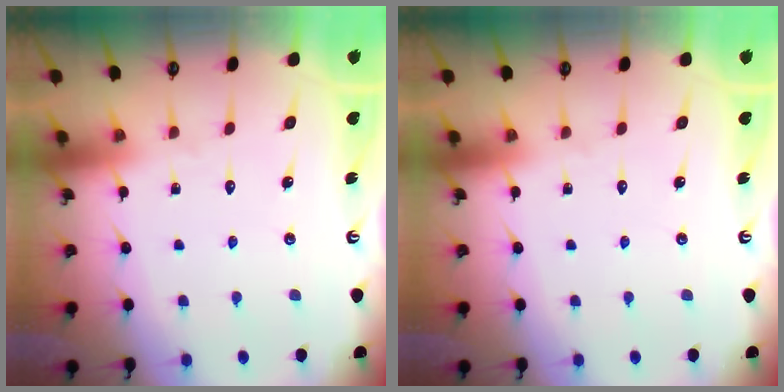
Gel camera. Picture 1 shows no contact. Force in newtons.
{"total": 0.0}